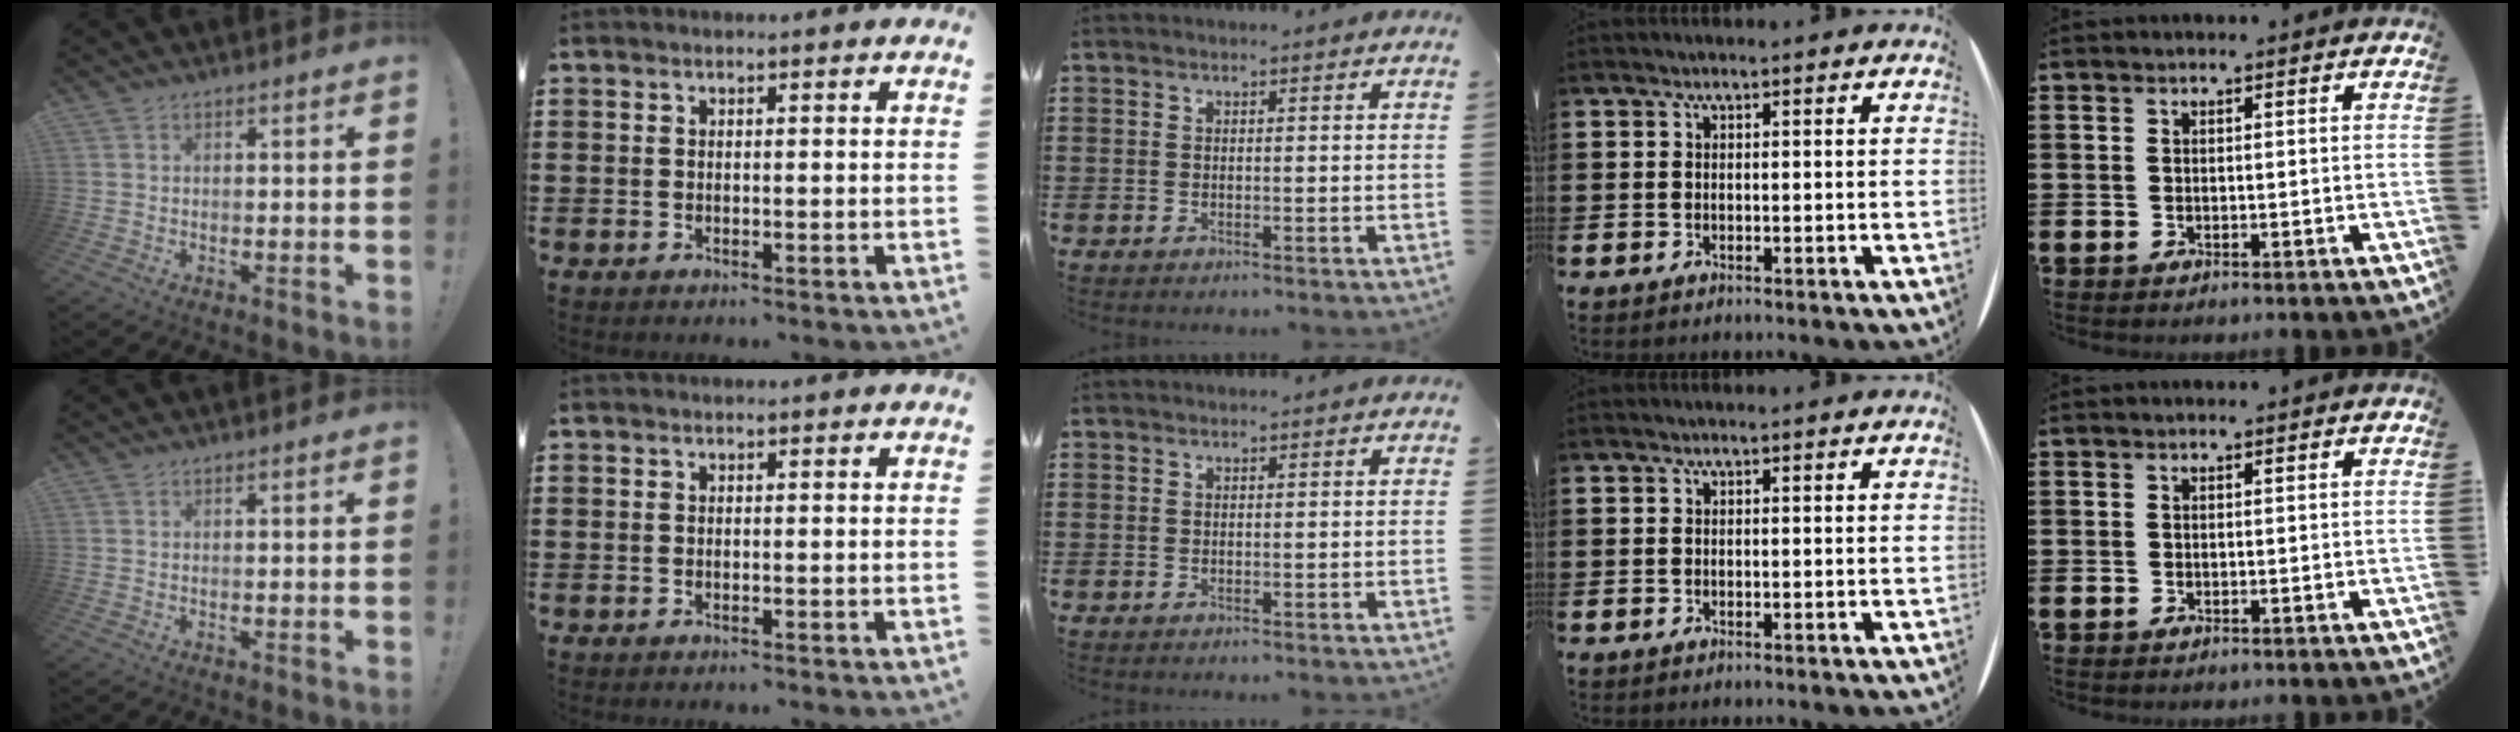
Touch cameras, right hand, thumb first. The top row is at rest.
{}